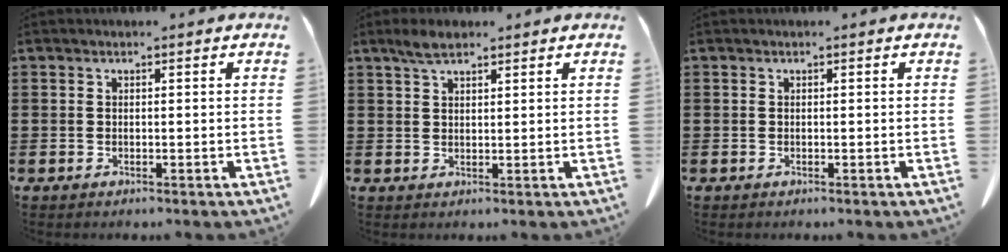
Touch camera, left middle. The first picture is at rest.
{"total": 3.3, "force": [2.3, 1.0, 2.0], "torque": [-0.045, 0.005, 0.043]}
{"total": 0.0}